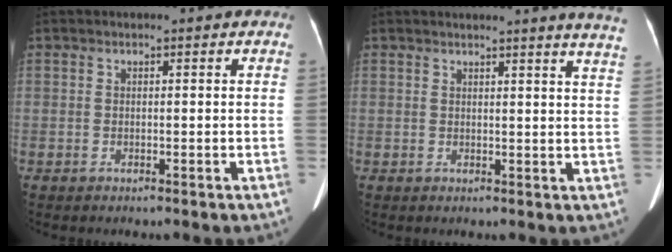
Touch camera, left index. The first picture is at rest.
{"total": 8.6, "force": [7.8, -1.2, 3.3], "torque": [-0.032, -0.046, 0.064]}